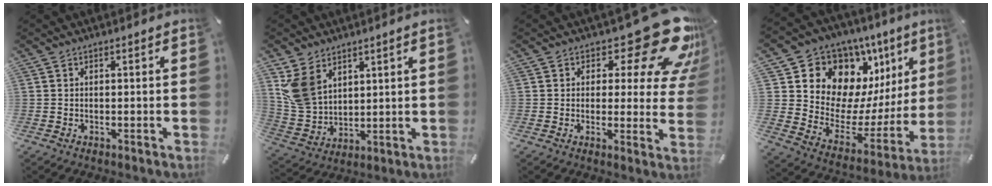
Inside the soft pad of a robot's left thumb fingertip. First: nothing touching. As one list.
[{"total": 10.4, "force": [5.2, 7.7, 4.7], "torque": [-0.136, -0.013, 0.101]}, {"total": 18.9, "force": [10.6, 8.2, 13.3], "torque": [-0.163, -0.072, 0.172]}, {"total": 13.5, "force": [9.5, 9.1, 3.3], "torque": [-0.044, -0.105, 0.177]}]